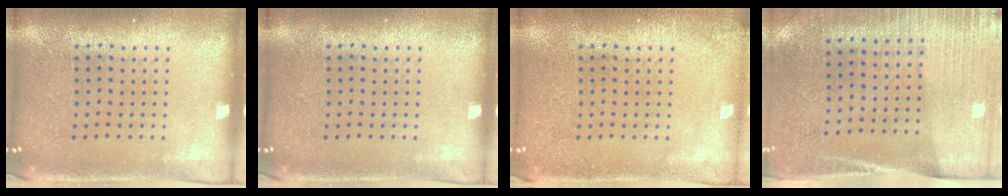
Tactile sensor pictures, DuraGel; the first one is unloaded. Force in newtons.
{"total": 0.0}
{"total": 0.9, "press": 0.9, "slide": 0.1}
{"total": 2.9, "press": 2.6, "slide": 1.3}